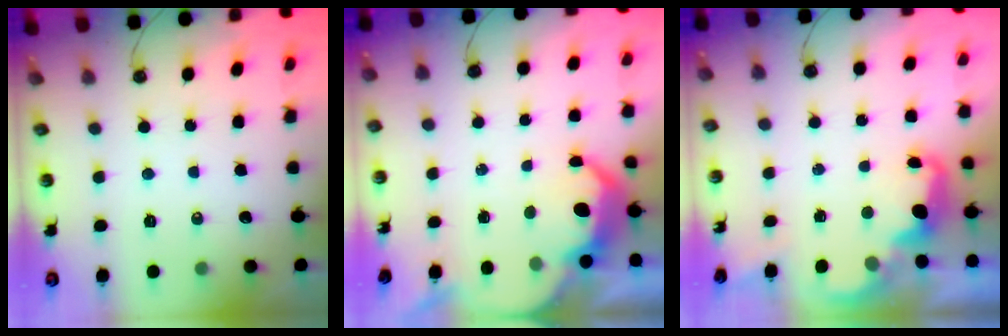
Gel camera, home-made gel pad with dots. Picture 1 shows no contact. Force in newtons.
{"total": 5.7, "press": 5.7, "slide": 0.6}
{"total": 2.8, "press": 2.7, "slide": 0.7}